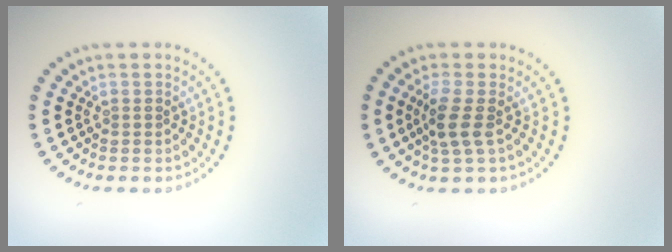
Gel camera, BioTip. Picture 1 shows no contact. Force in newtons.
{"total": 2.6, "press": 2.1, "slide": 1.5}